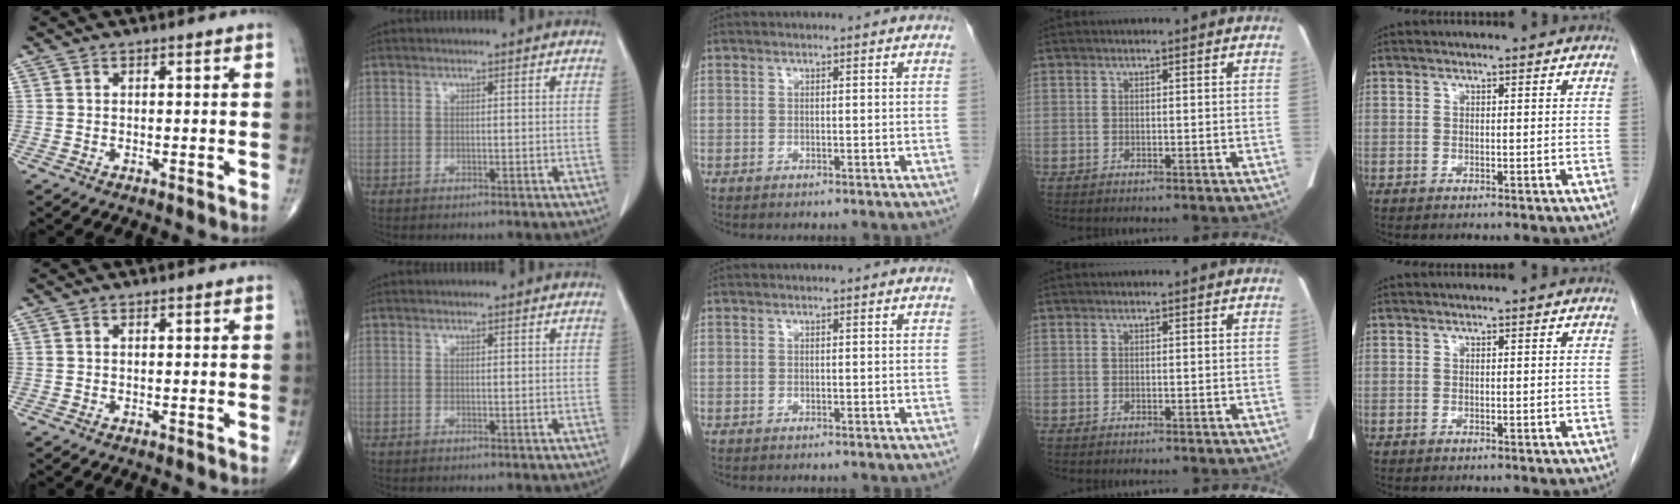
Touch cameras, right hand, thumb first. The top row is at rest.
{}